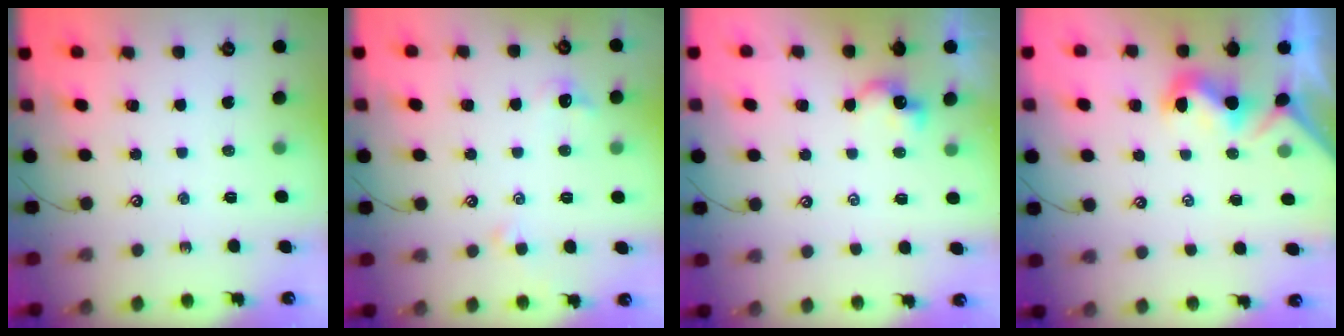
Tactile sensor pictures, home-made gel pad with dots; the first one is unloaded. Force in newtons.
{"total": 0.9, "press": 0.6, "slide": 0.7}
{"total": 1.7, "press": 1.7, "slide": 0.2}
{"total": 0.9, "press": 0.7, "slide": 0.5}